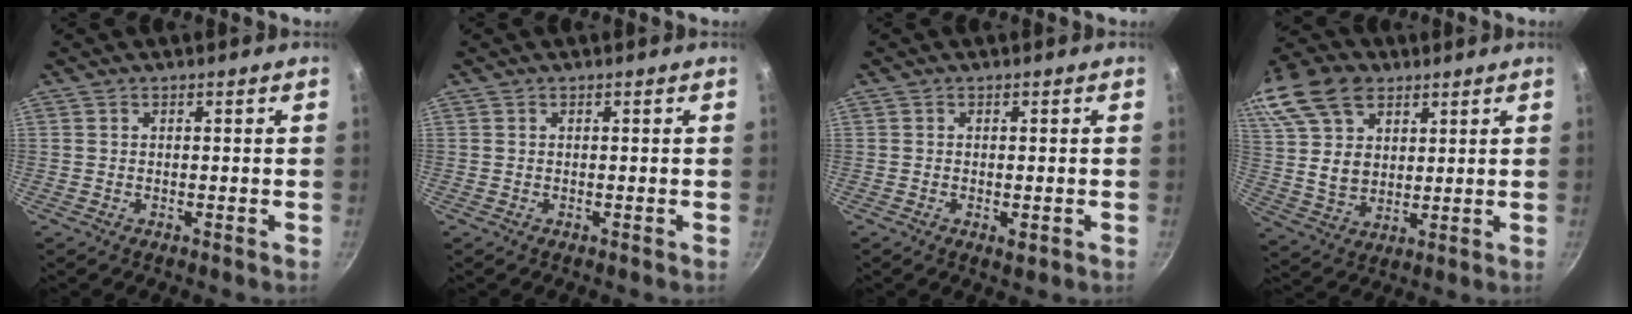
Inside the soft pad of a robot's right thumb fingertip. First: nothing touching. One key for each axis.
{"total": 0.0}
{"total": 1.8, "fx": -0.5, "fy": 0.8, "fz": 1.5, "tx": -0.026, "ty": -0.004, "tz": -0.008}
{"total": 22.6, "fx": 11.6, "fy": 15.0, "fz": 12.3, "tx": -0.266, "ty": 0.008, "tz": 0.220}